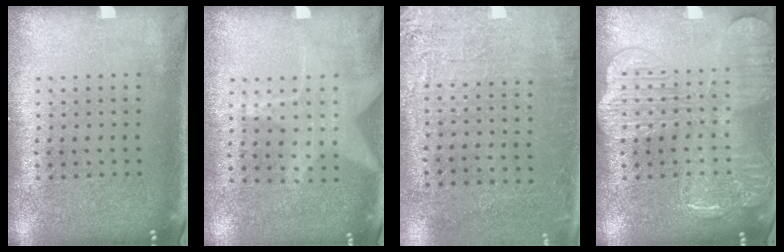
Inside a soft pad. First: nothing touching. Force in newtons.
{"total": 1.3, "press": 0.9, "slide": 0.9}
{"total": 2.7, "press": 2.4, "slide": 1.3}
{"total": 3.9, "press": 3.8, "slide": 0.6}